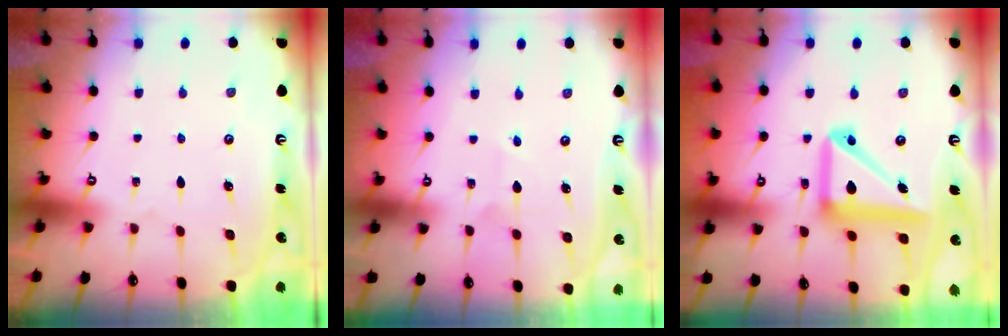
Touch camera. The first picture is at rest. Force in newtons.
{"total": 2.8, "press": 2.8, "slide": 0.3}
{"total": 16.1, "press": 16.0, "slide": 2.1}